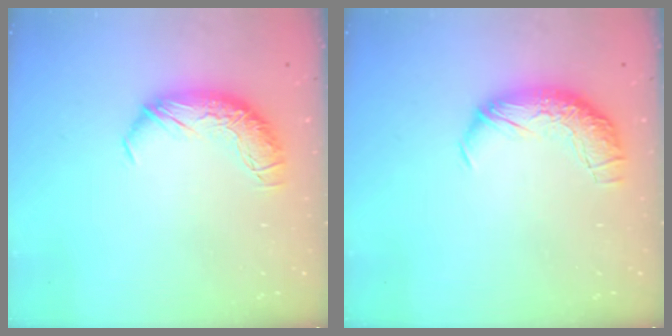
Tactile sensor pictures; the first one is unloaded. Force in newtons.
{"total": 2.3, "press": 0.9, "slide": 2.1}